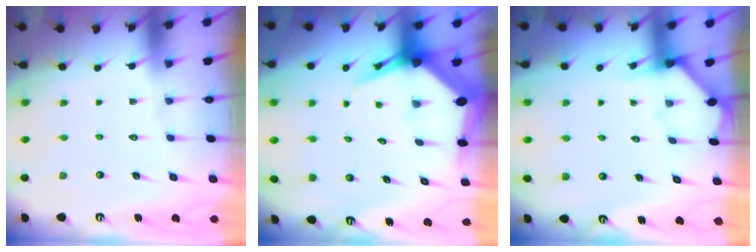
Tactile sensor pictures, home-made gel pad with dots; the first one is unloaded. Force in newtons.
{"total": 7.2, "press": 7.2, "slide": 0.8}
{"total": 2.0, "press": 2.0, "slide": 0.2}